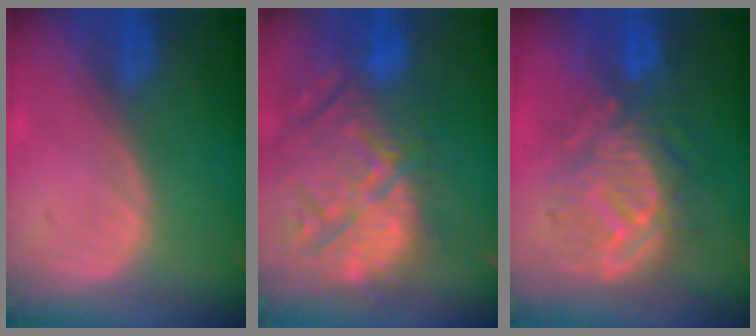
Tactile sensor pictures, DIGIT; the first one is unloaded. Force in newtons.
{"total": 15.2, "press": 13.0, "slide": 7.9}
{"total": 10.0, "press": 9.8, "slide": 1.4}